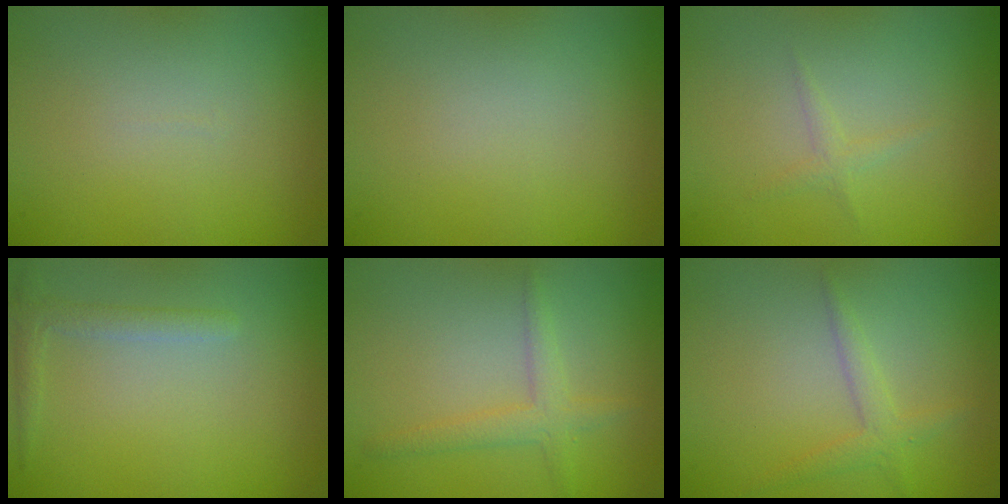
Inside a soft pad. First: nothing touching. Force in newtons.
{"total": 0.0}
{"total": 0.9, "press": 0.9, "slide": 0.1}
{"total": 1.5, "press": 1.5, "slide": 0.1}
{"total": 2.1, "press": 2.1, "slide": 0.1}
{"total": 1.8, "press": 1.8, "slide": 0.0}